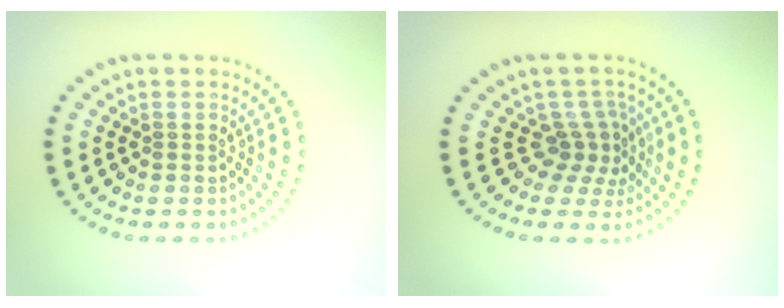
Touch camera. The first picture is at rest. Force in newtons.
{"total": 3.0, "press": 2.0, "slide": 2.2}